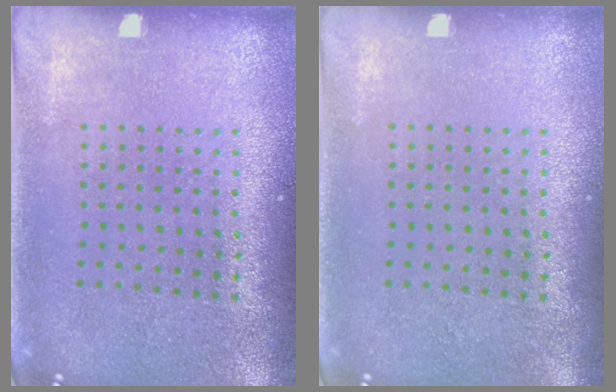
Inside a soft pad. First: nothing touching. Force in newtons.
{"total": 0.0}